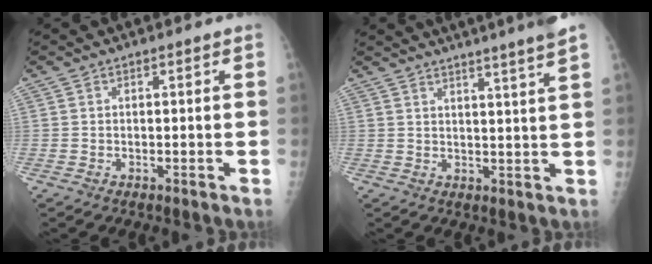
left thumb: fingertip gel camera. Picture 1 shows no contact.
{"total": 10.6, "force": [8.6, -1.0, 6.1], "torque": [-0.082, -0.028, 0.096]}